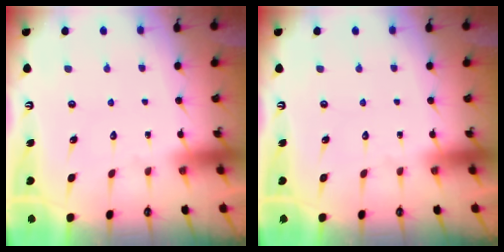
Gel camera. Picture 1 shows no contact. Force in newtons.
{"total": 0.0}